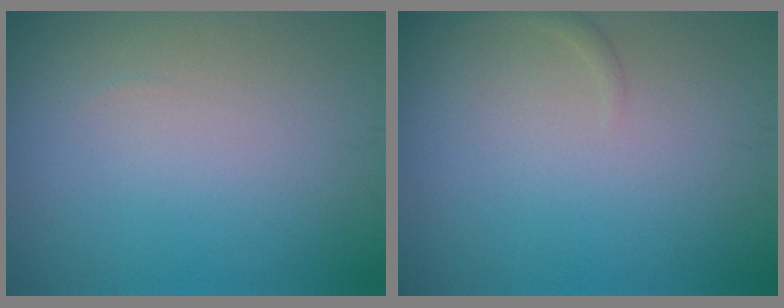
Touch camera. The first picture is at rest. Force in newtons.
{"total": 0.6, "press": 0.6, "slide": 0.1}